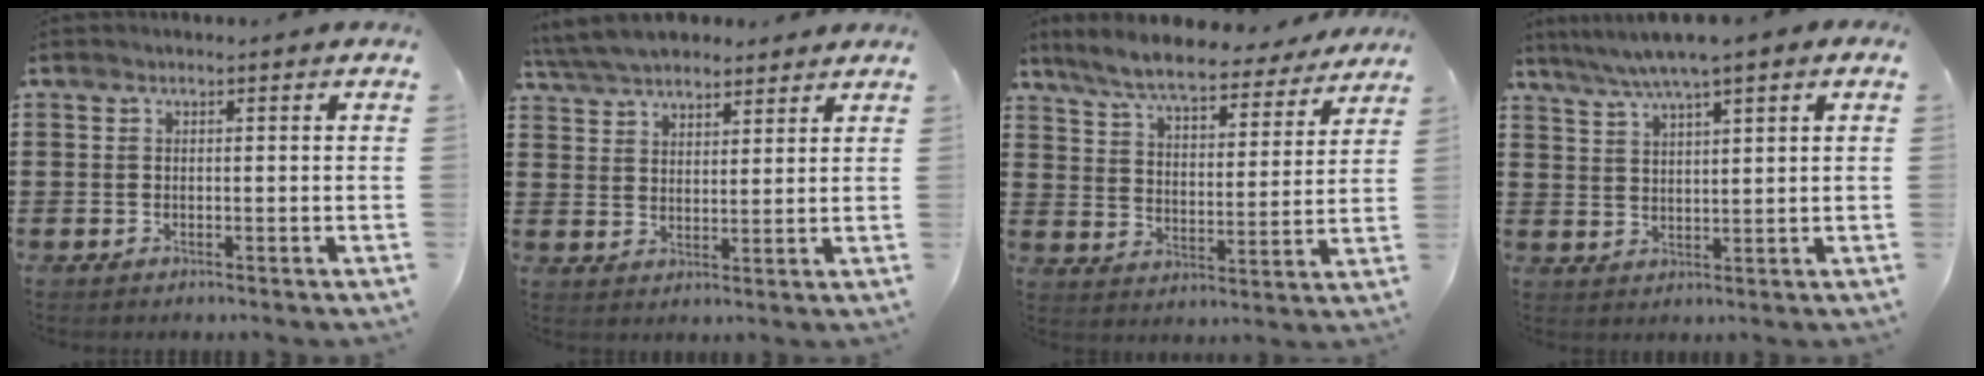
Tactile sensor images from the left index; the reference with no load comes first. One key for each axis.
{"total": 6.4, "fx": 6.0, "fy": 1.7, "fz": 1.6, "tx": -0.054, "ty": -0.011, "tz": 0.112}
{"total": 7.9, "fx": 7.2, "fy": 0.7, "fz": 3.2, "tx": -0.093, "ty": -0.040, "tz": 0.126}
{"total": 4.9, "fx": 3.6, "fy": -0.1, "fz": 3.3, "tx": -0.073, "ty": -0.009, "tz": 0.063}